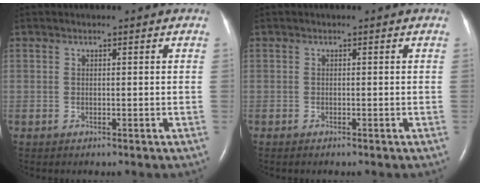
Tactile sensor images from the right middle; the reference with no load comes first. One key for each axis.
{"total": 0.0}